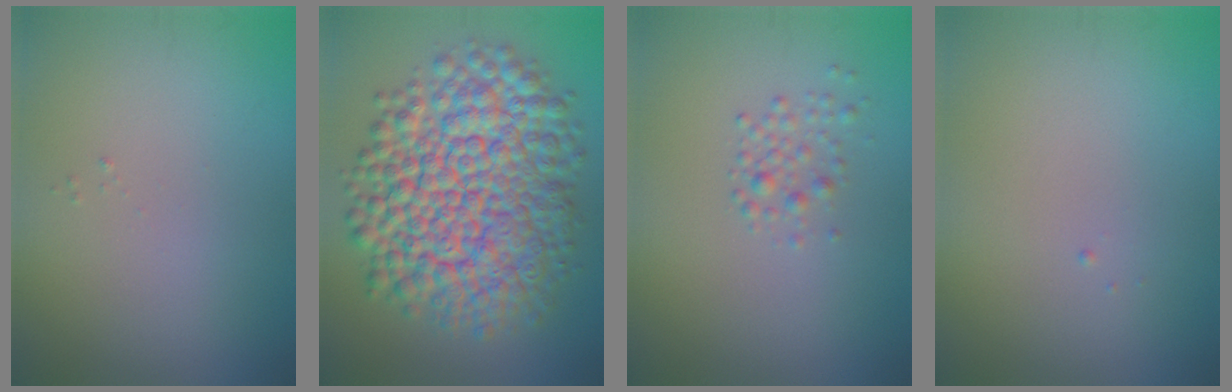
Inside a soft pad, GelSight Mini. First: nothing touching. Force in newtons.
{"total": 12.8, "press": 12.8, "slide": 0.3}
{"total": 1.4, "press": 1.4, "slide": 0.0}
{"total": 0.0}